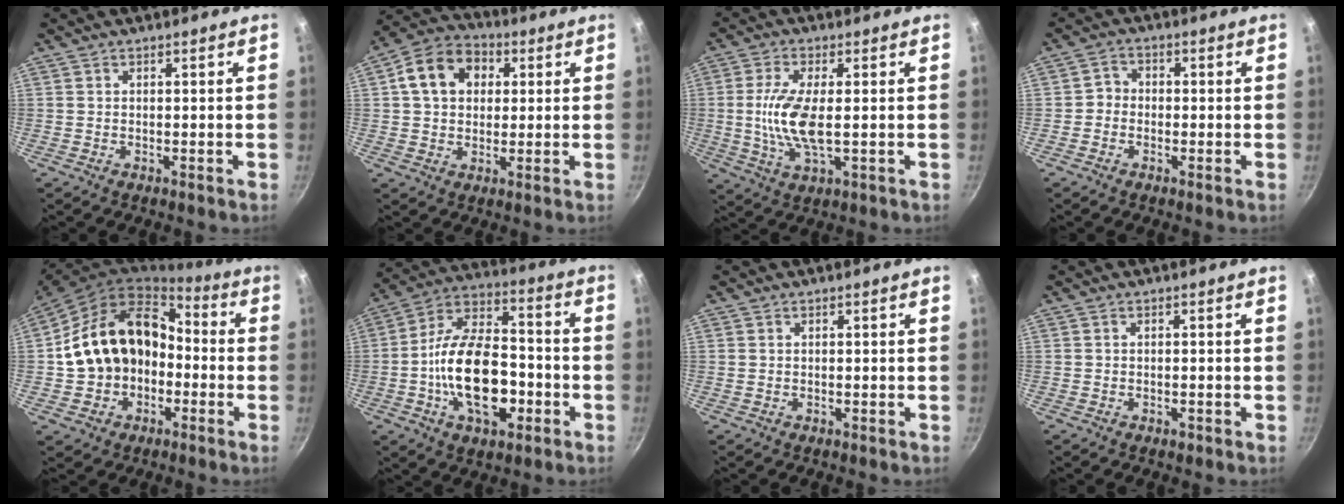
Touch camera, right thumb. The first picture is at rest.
{"total": 11.8, "force": [2.9, 9.1, 6.8], "torque": [-0.088, 0.020, 0.032]}
{"total": 9.7, "force": [0.0, 3.5, 9.0], "torque": [-0.191, -0.004, 0.000]}
{"total": 2.8, "force": [-0.9, 2.4, 0.9], "torque": [0.003, 0.015, -0.025]}
{"total": 18.0, "force": [-2.1, 14.3, 10.7], "torque": [-0.167, 0.068, -0.032]}
{"total": 19.2, "force": [-4.9, 10.6, 15.3], "torque": [-0.240, 0.041, -0.093]}
{"total": 0.0}
{"total": 0.8, "force": [-0.5, 0.5, 0.5], "torque": [-0.009, 0.003, -0.004]}